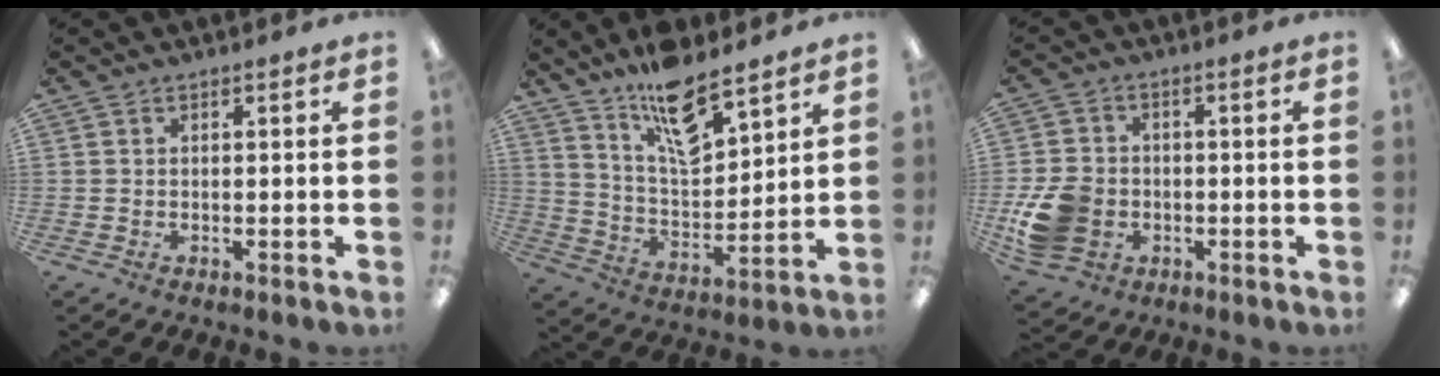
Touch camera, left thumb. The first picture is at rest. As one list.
[{"total": 14.9, "force": [11.2, 5.3, 8.3], "torque": [-0.135, -0.067, 0.193]}, {"total": 10.3, "force": [-2.8, 8.2, 5.6], "torque": [-0.120, 0.020, -0.046]}]